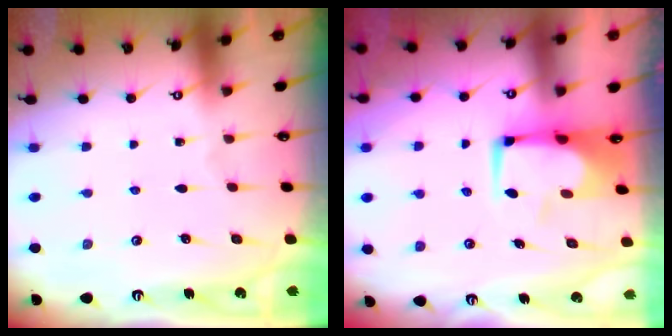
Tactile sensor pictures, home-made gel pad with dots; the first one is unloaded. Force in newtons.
{"total": 0.0}